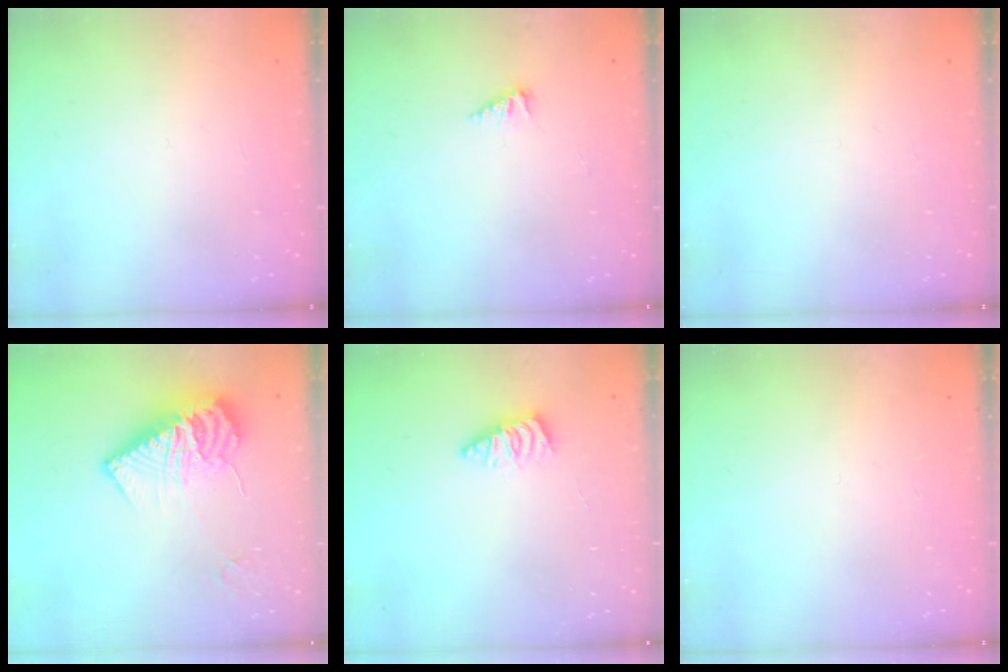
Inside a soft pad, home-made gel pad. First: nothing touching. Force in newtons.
{"total": 2.2, "press": 2.2, "slide": 0.2}
{"total": 0.0}
{"total": 14.2, "press": 14.2, "slide": 1.3}
{"total": 2.6, "press": 2.6, "slide": 0.2}
{"total": 0.0}